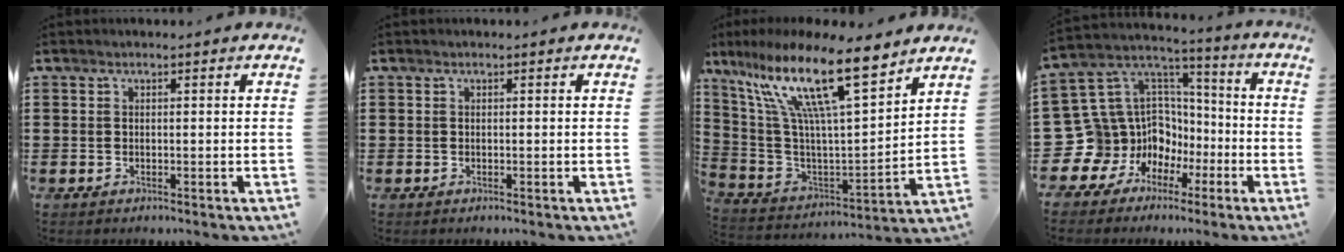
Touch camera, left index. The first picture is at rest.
{"total": 0.0}
{"total": 16.9, "force": [10.5, 3.4, 12.8], "torque": [-0.288, -0.055, 0.171]}
{"total": 13.0, "force": [-4.9, 12.0, 1.0], "torque": [-0.094, -0.025, -0.049]}